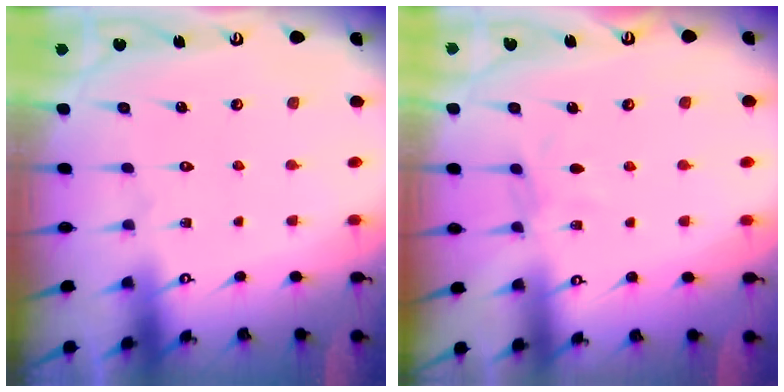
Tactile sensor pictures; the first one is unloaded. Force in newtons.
{"total": 4.0, "press": 4.0, "slide": 0.5}